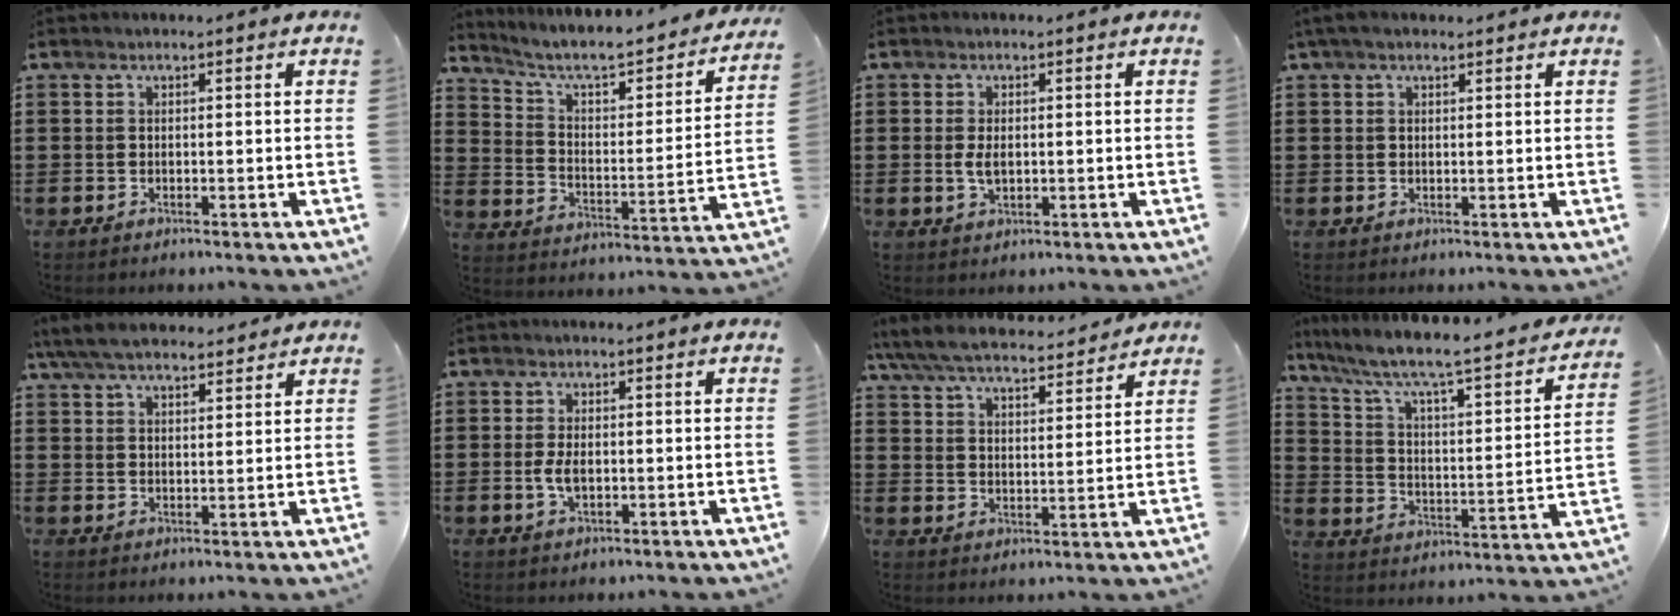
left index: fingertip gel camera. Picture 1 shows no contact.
{"total": 5.3, "force": [4.3, 1.3, 2.8], "torque": [-0.077, -0.039, 0.065]}
{"total": 2.8, "force": [0.0, 1.4, 2.4], "torque": [-0.055, 0.001, -0.002]}
{"total": 1.8, "force": [1.0, 0.6, 1.3], "torque": [-0.027, 0.004, 0.019]}
{"total": 6.0, "force": [5.3, 1.3, 2.4], "torque": [-0.062, -0.009, 0.100]}
{"total": 3.4, "force": [-0.3, 1.7, 2.9], "torque": [-0.063, 0.000, -0.008]}
{"total": 6.7, "force": [6.2, 0.7, 2.2], "torque": [-0.069, -0.036, 0.108]}
{"total": 5.3, "force": [3.2, 1.0, 4.0], "torque": [-0.095, -0.033, 0.041]}